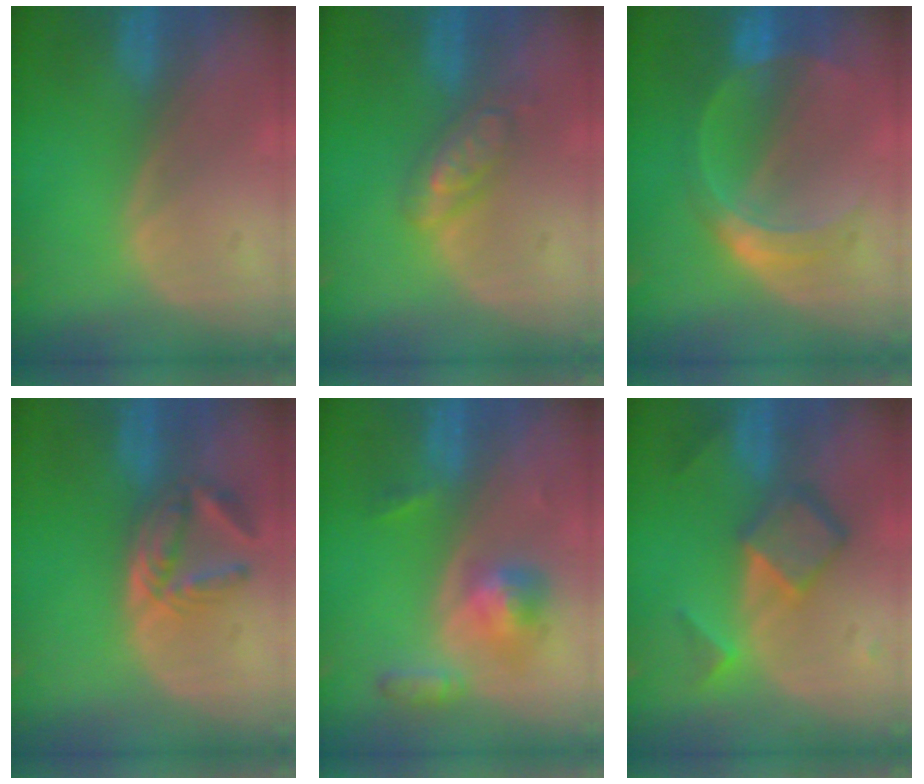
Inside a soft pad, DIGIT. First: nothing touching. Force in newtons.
{"total": 4.6, "press": 4.5, "slide": 0.3}
{"total": 5.9, "press": 5.9, "slide": 0.1}
{"total": 5.7, "press": 5.3, "slide": 2.3}
{"total": 5.2, "press": 4.9, "slide": 1.7}
{"total": 6.9, "press": 5.9, "slide": 3.6}